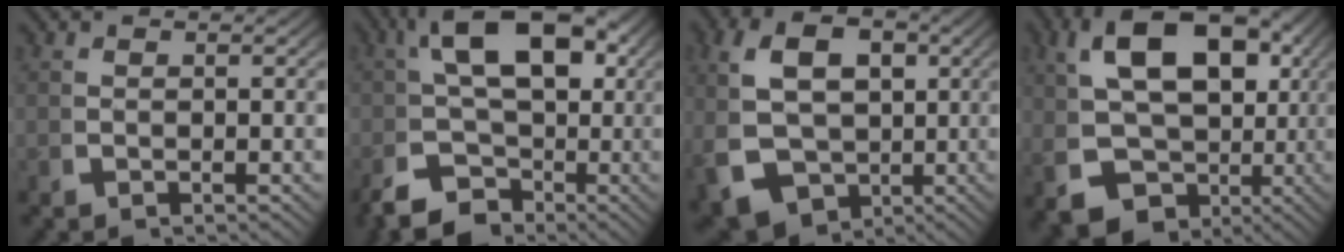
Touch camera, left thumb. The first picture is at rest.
{"total": 10.3, "force": [-0.7, 6.9, 7.6], "torque": [-0.128, -0.021, -0.009]}
{"total": 11.3, "force": [-2.5, 9.3, 5.9], "torque": [-0.150, -0.047, -0.023]}
{"total": 15.0, "force": [-1.2, 11.3, 9.8], "torque": [-0.202, -0.053, -0.002]}